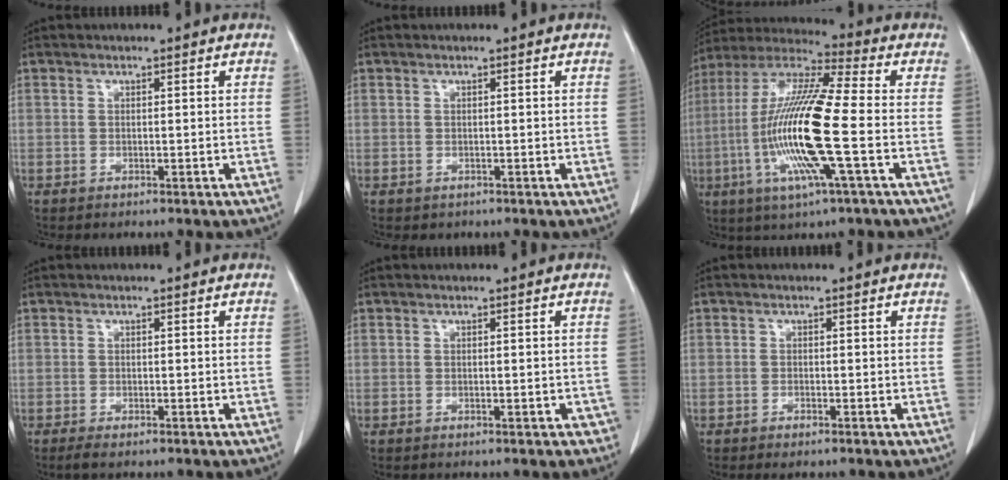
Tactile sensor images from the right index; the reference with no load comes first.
{"total": 0.6, "force": [-0.1, 0.6, 0.0], "torque": [0.001, 0.003, -0.001]}
{"total": 17.8, "force": [-3.5, 0.7, 17.5], "torque": [-0.362, -0.010, -0.073]}
{"total": 1.2, "force": [-0.8, 0.3, 0.8], "torque": [-0.021, -0.004, -0.015]}
{"total": 1.3, "force": [-0.4, 0.6, 1.0], "torque": [-0.005, 0.002, 0.002]}
{"total": 1.0, "force": [-0.7, 0.2, 0.6], "torque": [-0.013, -0.002, -0.008]}